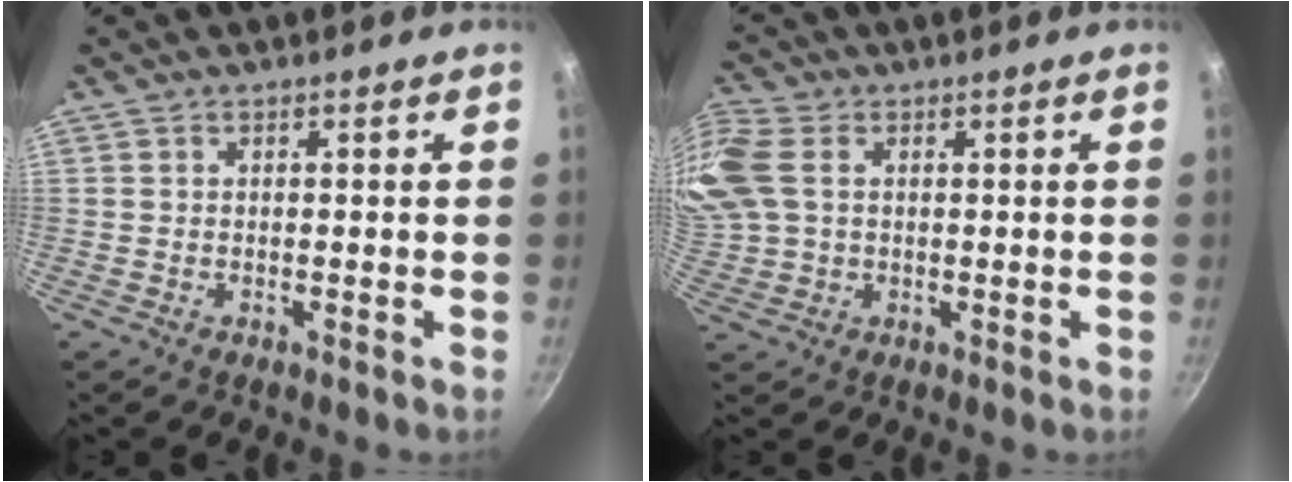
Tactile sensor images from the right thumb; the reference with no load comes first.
{"total": 9.6, "force": [2.0, 6.9, 6.3], "torque": [-0.141, 0.014, 0.038]}